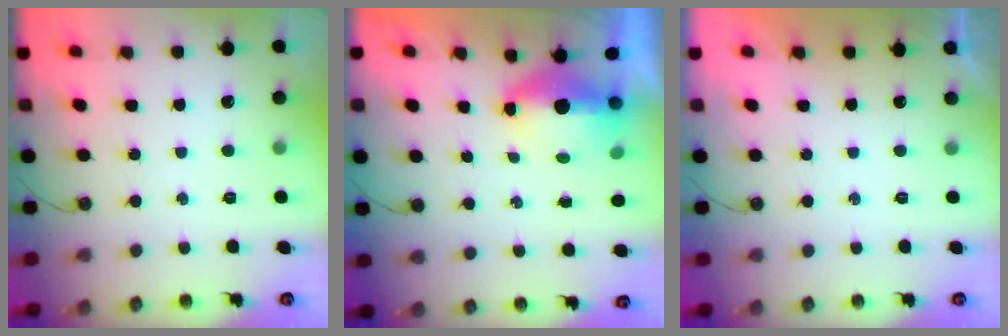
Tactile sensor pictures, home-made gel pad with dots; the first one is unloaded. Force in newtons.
{"total": 6.2, "press": 6.0, "slide": 1.2}
{"total": 0.0}